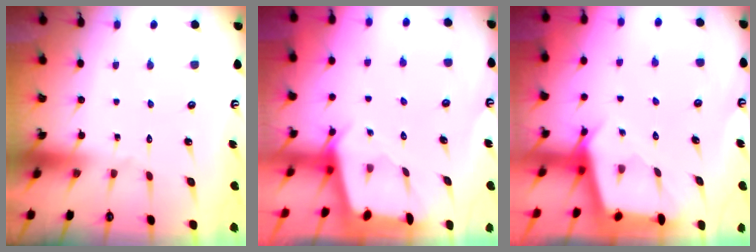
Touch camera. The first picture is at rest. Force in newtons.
{"total": 2.5, "press": 2.5, "slide": 0.2}
{"total": 2.8, "press": 2.7, "slide": 0.3}